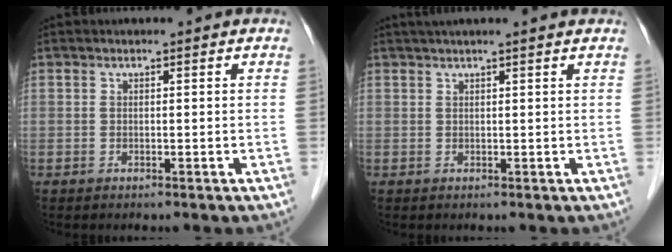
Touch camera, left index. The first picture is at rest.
{"total": 5.9, "force": [5.0, -0.5, 3.1], "torque": [-0.040, 0.032, 0.062]}